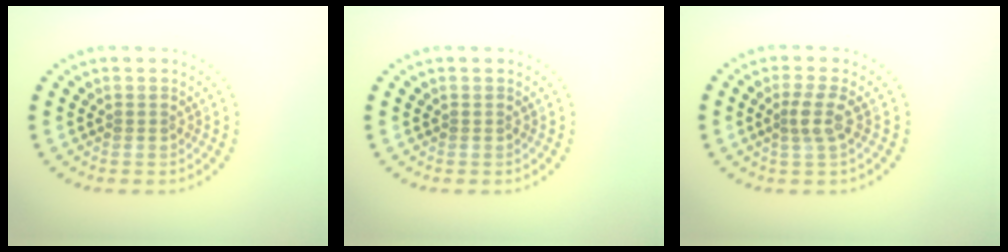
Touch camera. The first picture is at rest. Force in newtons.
{"total": 0.0}
{"total": 2.0, "press": 1.6, "slide": 1.3}